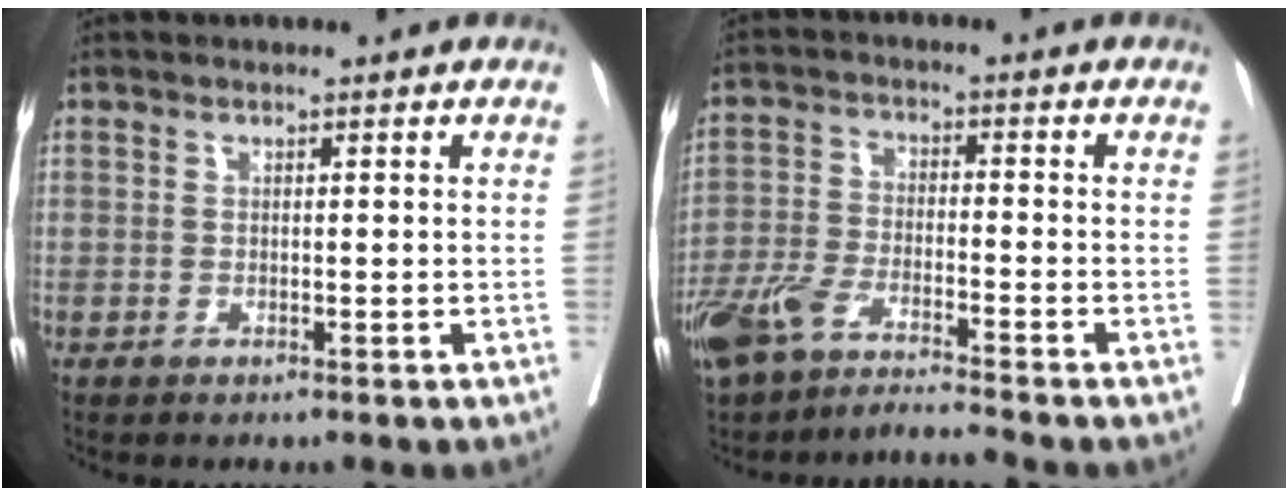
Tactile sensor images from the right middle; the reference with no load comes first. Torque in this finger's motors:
{"motor_torque": [1.14, -0.99, 0.67, 0.21]}